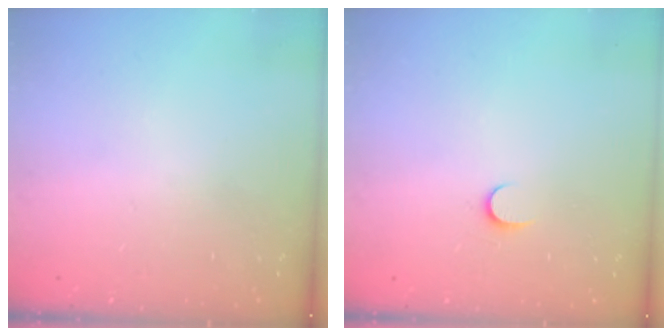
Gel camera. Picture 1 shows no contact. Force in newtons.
{"total": 3.8, "press": 3.8, "slide": 0.4}